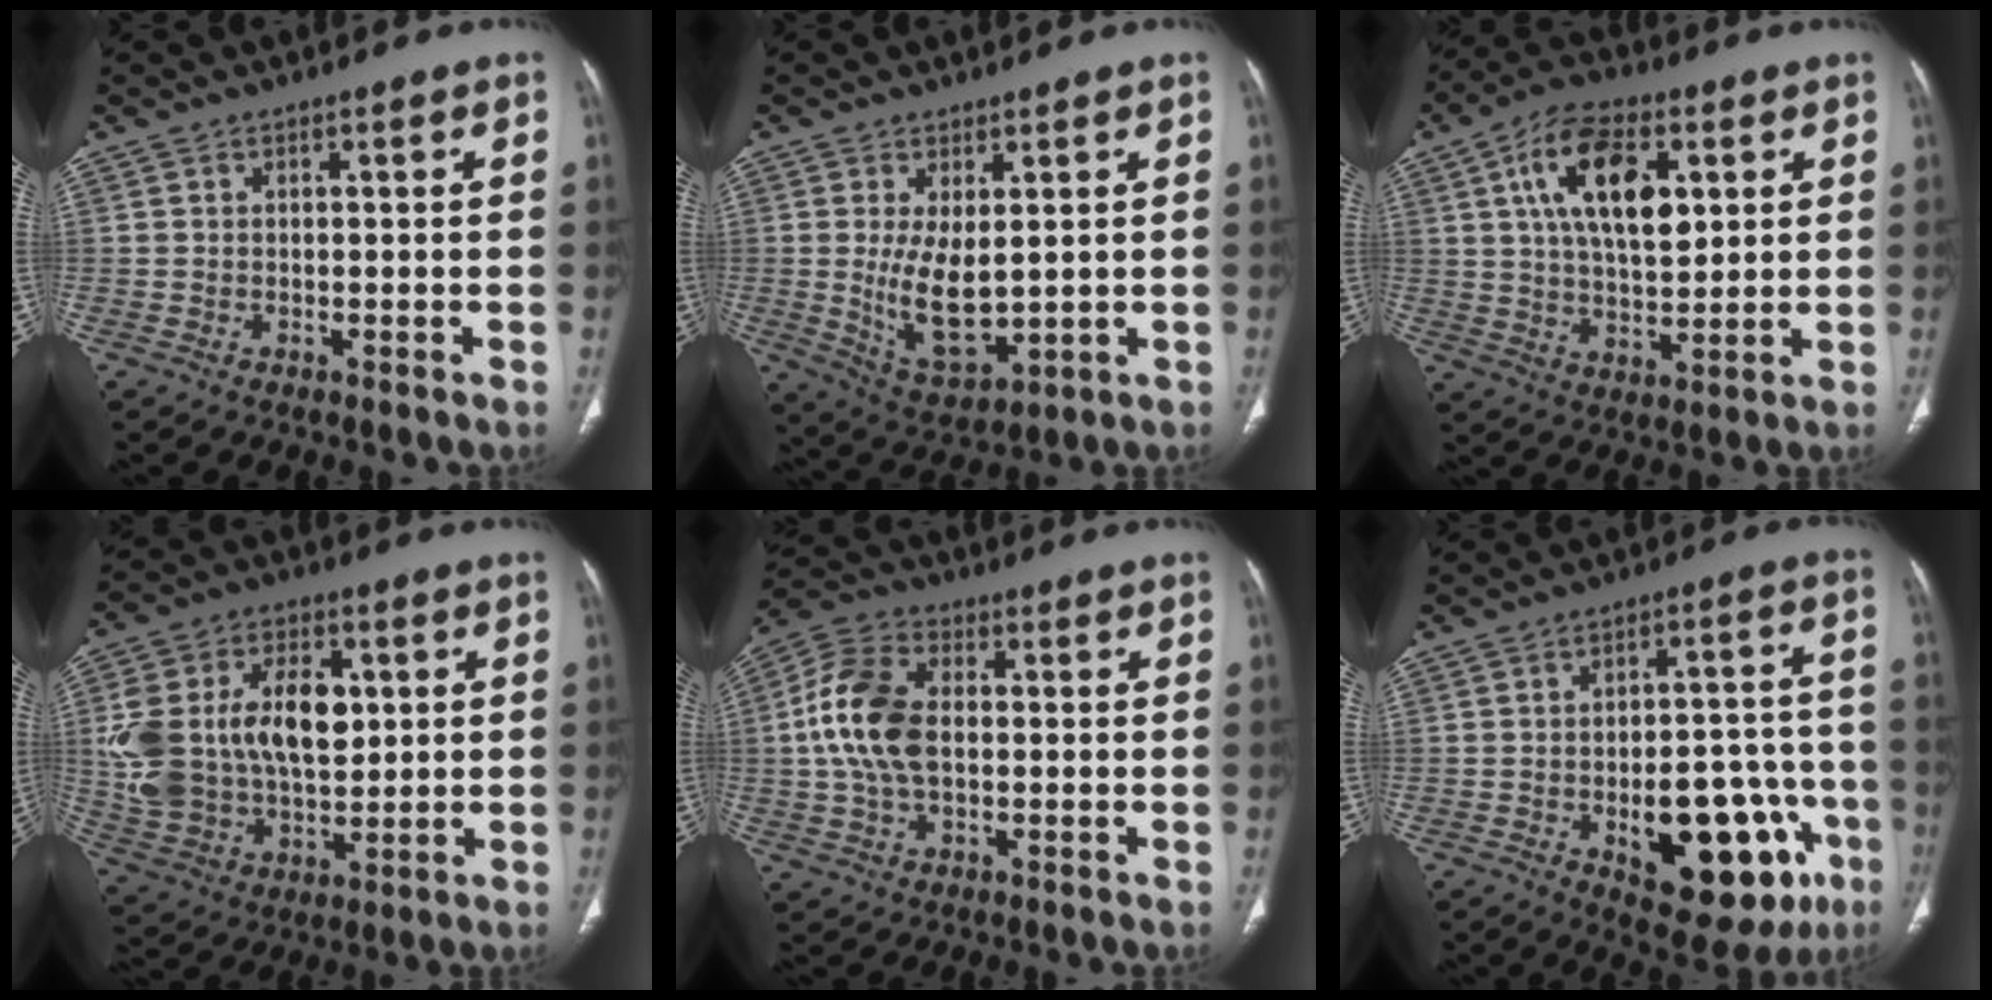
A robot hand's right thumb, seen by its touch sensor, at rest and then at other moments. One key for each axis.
{"total": 9.5, "fx": 0.6, "fy": 4.6, "fz": 8.3, "tx": -0.136, "ty": -0.026, "tz": 0.031}
{"total": 15.8, "fx": 5.0, "fy": 8.2, "fz": 12.5, "tx": -0.195, "ty": -0.010, "tz": 0.087}
{"total": 21.2, "fx": 3.1, "fy": 13.3, "fz": 16.1, "tx": -0.291, "ty": 0.001, "tz": 0.066}
{"total": 12.8, "fx": 0.3, "fy": 8.0, "fz": 10.0, "tx": -0.198, "ty": 0.016, "tz": 0.000}
{"total": 20.6, "fx": -7.2, "fy": 9.9, "fz": 16.6, "tx": -0.165, "ty": 0.038, "tz": -0.079}